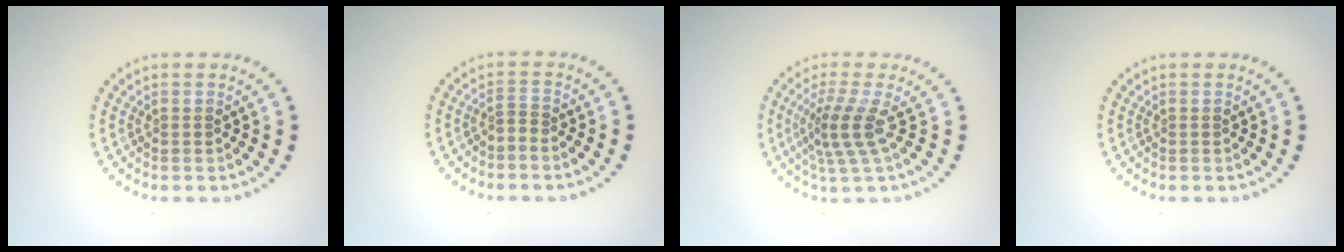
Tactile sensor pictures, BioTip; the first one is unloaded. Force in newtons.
{"total": 0.9, "press": 0.3, "slide": 0.9}
{"total": 3.3, "press": 2.3, "slide": 2.4}
{"total": 0.0}